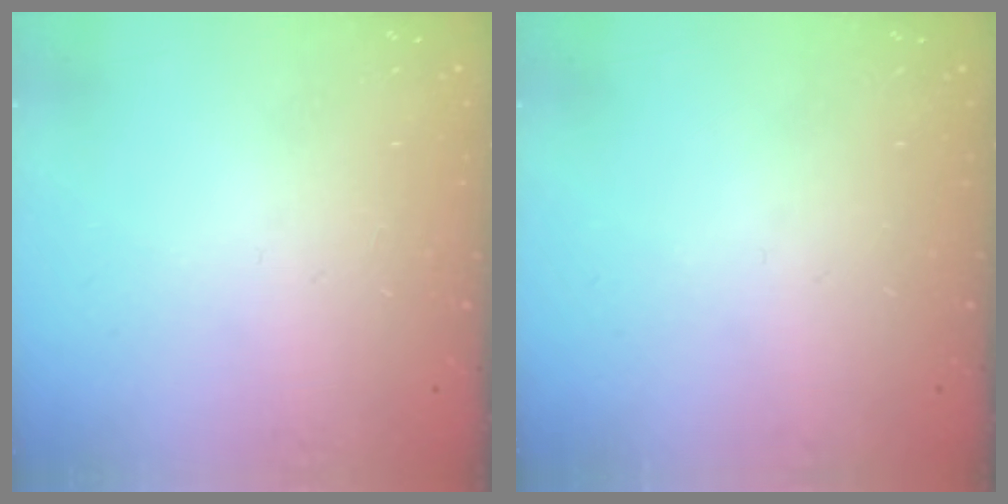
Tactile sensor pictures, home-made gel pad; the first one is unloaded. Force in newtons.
{"total": 0.0}